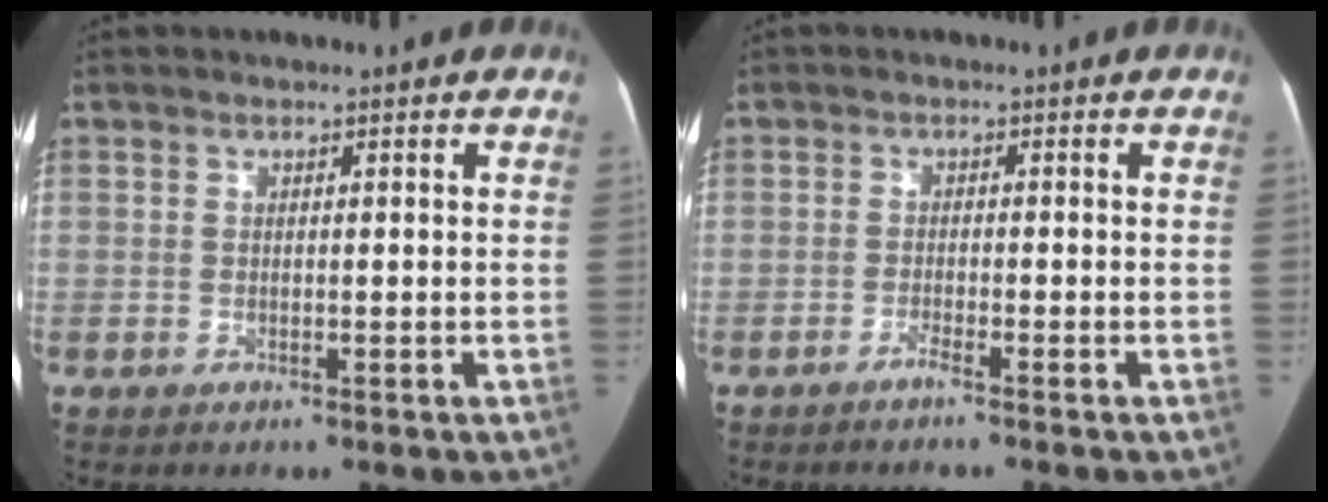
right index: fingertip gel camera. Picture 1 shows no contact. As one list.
[{"total": 1.3, "force": [-1.2, -0.1, 0.6], "torque": [-0.013, 0.001, -0.024]}]